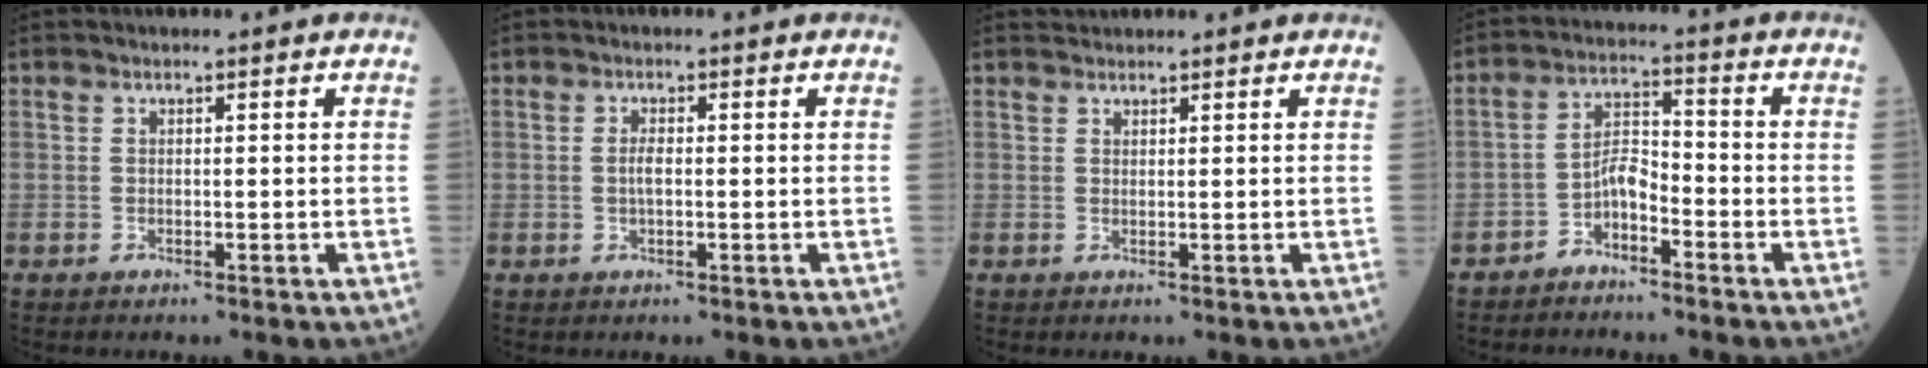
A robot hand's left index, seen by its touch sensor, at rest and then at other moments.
{"total": 1.5, "force": [-0.2, 0.5, 1.4], "torque": [-0.029, 0.002, -0.004]}
{"total": 1.2, "force": [1.2, 0.1, -0.1], "torque": [-0.006, 0.019, 0.026]}
{"total": 4.2, "force": [-2.9, 1.7, 2.6], "torque": [-0.045, 0.009, -0.057]}